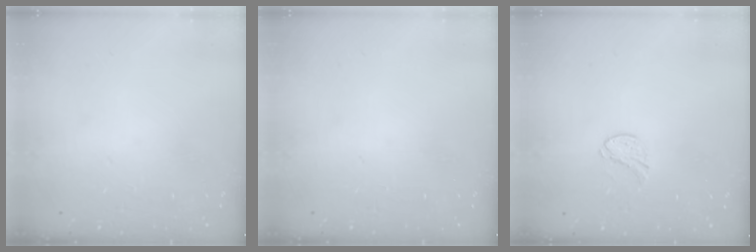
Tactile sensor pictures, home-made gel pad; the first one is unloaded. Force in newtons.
{"total": 0.0}
{"total": 6.6, "press": 6.6, "slide": 0.5}